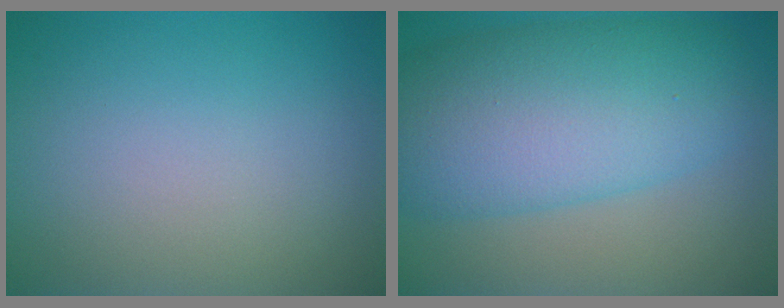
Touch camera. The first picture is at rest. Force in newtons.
{"total": 10.4, "press": 10.4, "slide": 0.2}